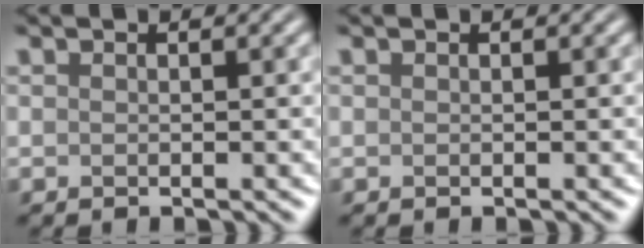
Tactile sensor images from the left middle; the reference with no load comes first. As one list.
[{"total": 0.0}]